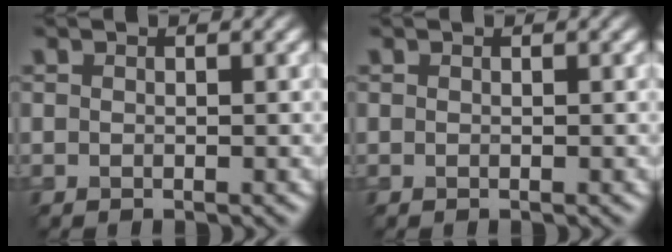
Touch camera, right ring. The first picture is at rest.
{"total": 0.0}